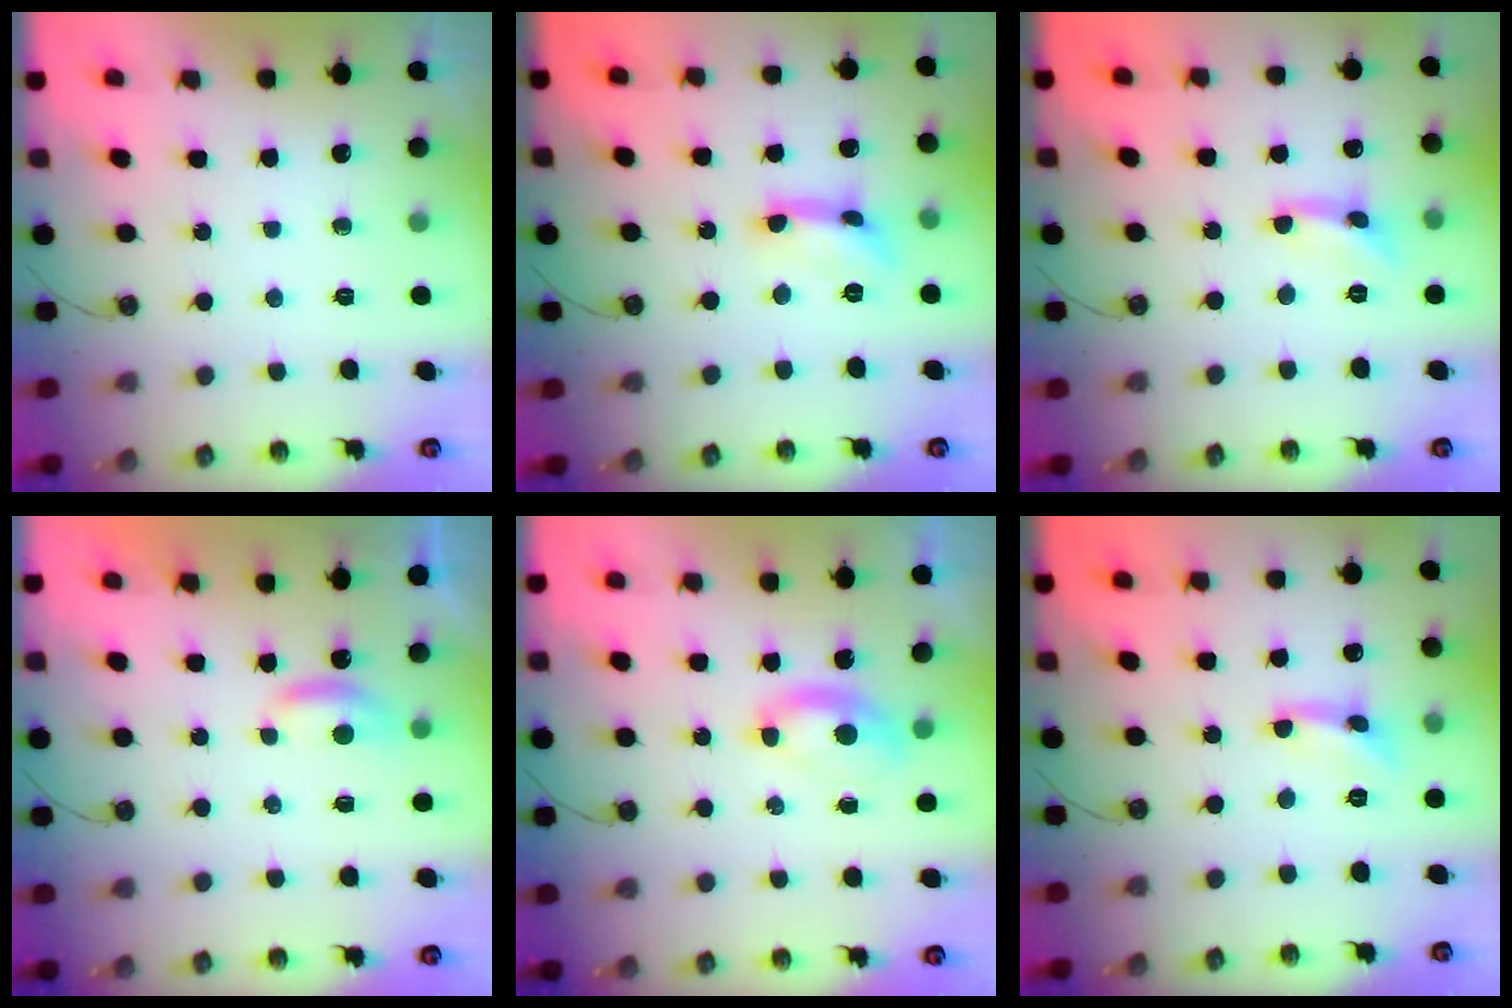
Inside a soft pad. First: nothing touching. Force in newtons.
{"total": 4.1, "press": 4.0, "slide": 0.2}
{"total": 1.5, "press": 1.4, "slide": 0.3}
{"total": 1.9, "press": 1.9, "slide": 0.5}
{"total": 1.5, "press": 1.4, "slide": 0.6}
{"total": 1.5, "press": 1.4, "slide": 0.3}